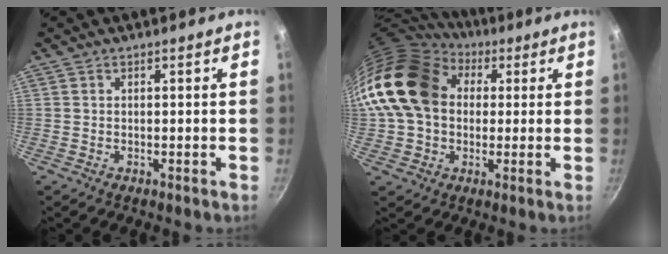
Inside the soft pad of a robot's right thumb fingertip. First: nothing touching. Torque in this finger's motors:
{"motor_torque": [0.63, 0.63, 0.56, -0.26, 0.48]}